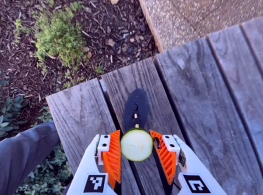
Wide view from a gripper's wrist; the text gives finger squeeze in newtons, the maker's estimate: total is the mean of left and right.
{"total": 9.8, "left": 9.3, "right": 10.4}